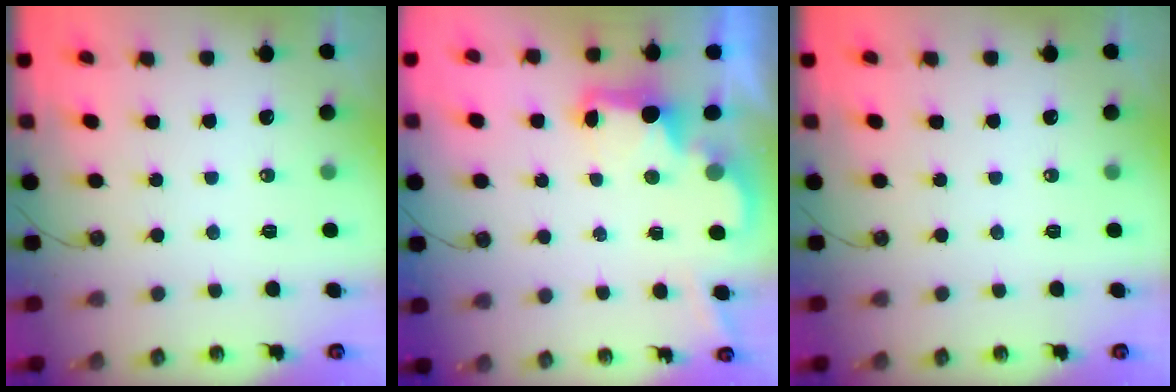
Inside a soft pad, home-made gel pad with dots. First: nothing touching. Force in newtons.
{"total": 3.0, "press": 2.9, "slide": 0.6}
{"total": 0.0}